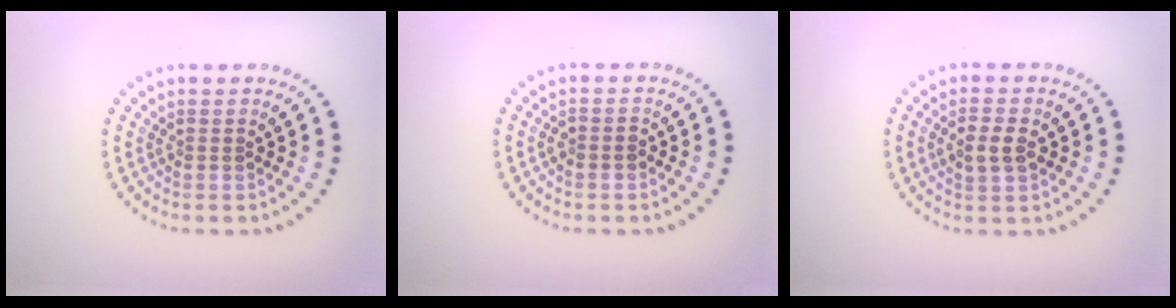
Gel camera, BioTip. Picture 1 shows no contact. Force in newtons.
{"total": 1.1, "press": 1.0, "slide": 0.4}
{"total": 2.6, "press": 2.6, "slide": 0.2}